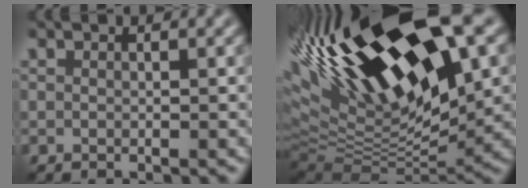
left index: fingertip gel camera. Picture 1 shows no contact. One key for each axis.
{"total": 18.2, "fx": 6.9, "fy": 6.0, "fz": 15.8, "tx": -0.286, "ty": 0.018, "tz": 0.119}